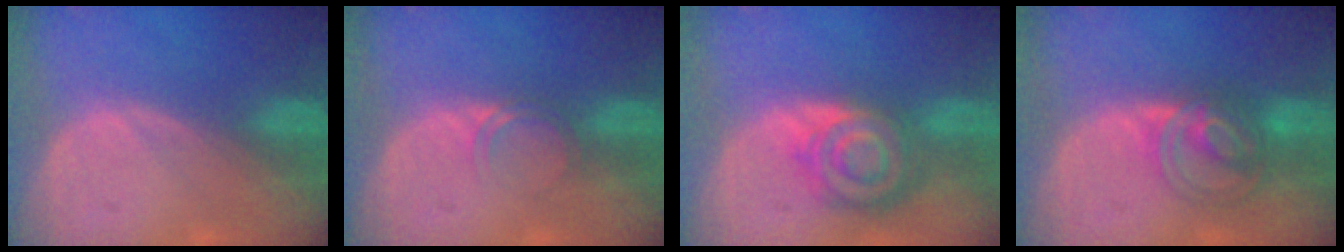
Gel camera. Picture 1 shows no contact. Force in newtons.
{"total": 2.0, "press": 2.0, "slide": 0.2}
{"total": 8.5, "press": 7.4, "slide": 4.2}
{"total": 6.4, "press": 6.3, "slide": 1.6}